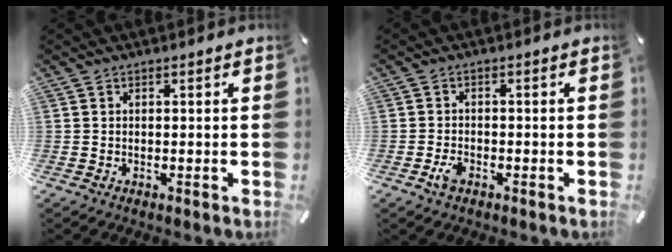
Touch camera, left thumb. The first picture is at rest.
{"total": 2.6, "force": [-1.4, 1.4, 1.6], "torque": [-0.044, -0.001, -0.028]}